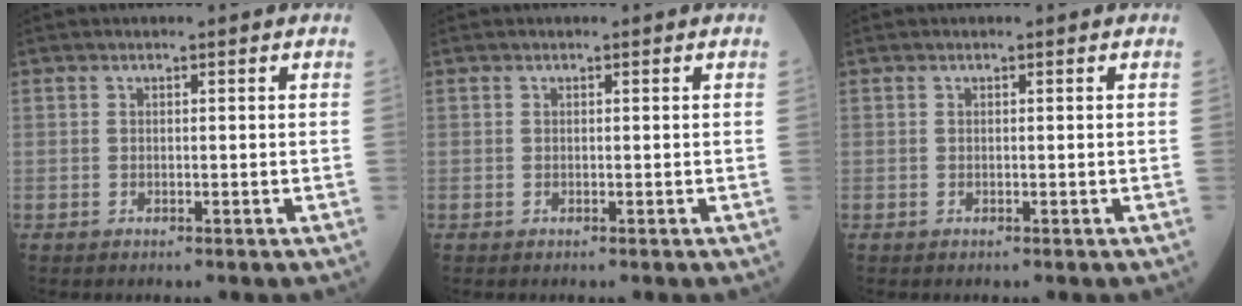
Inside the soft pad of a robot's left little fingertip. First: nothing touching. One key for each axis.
{"total": 0.0}
{"total": 0.0}